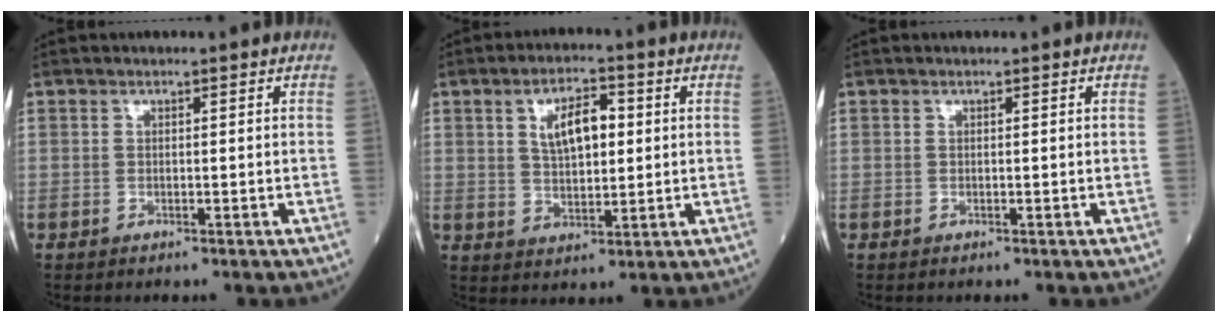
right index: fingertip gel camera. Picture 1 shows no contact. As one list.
[{"total": 7.0, "force": [1.8, 3.1, 6.1], "torque": [-0.108, 0.010, 0.035]}, {"total": 0.0}]